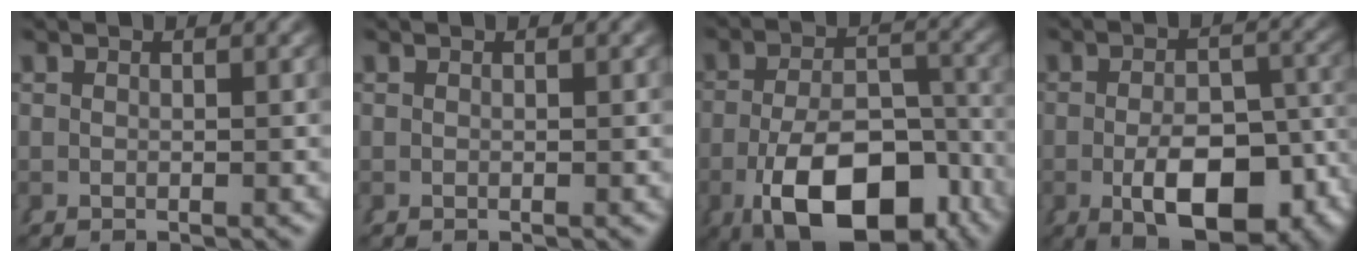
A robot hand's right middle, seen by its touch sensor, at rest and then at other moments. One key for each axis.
{"total": 0.0}
{"total": 12.1, "fx": -6.2, "fy": 5.8, "fz": 8.6, "tx": -0.144, "ty": -0.043, "tz": -0.071}
{"total": 9.8, "fx": -4.5, "fy": 4.3, "fz": 7.6, "tx": -0.112, "ty": -0.031, "tz": -0.052}